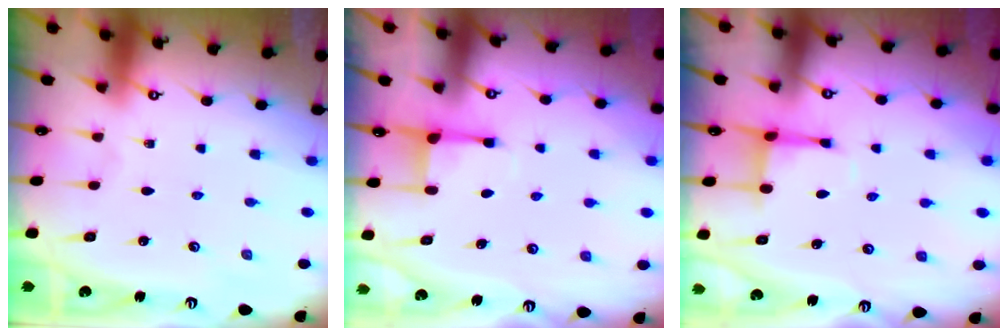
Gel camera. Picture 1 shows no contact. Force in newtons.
{"total": 3.0, "press": 3.0, "slide": 0.4}
{"total": 4.6, "press": 4.5, "slide": 0.9}